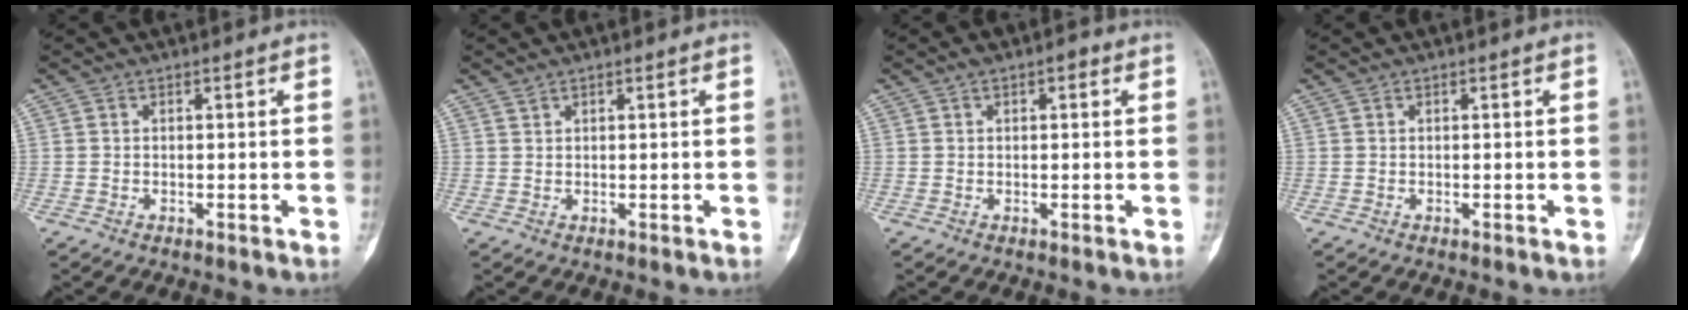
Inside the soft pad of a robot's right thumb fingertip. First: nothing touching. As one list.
[{"total": 0.8, "force": [0.7, 0.3, 0.1], "torque": [0.004, -0.004, 0.014]}, {"total": 3.0, "force": [1.3, 1.6, 2.2], "torque": [-0.027, 0.012, 0.015]}, {"total": 0.0}]